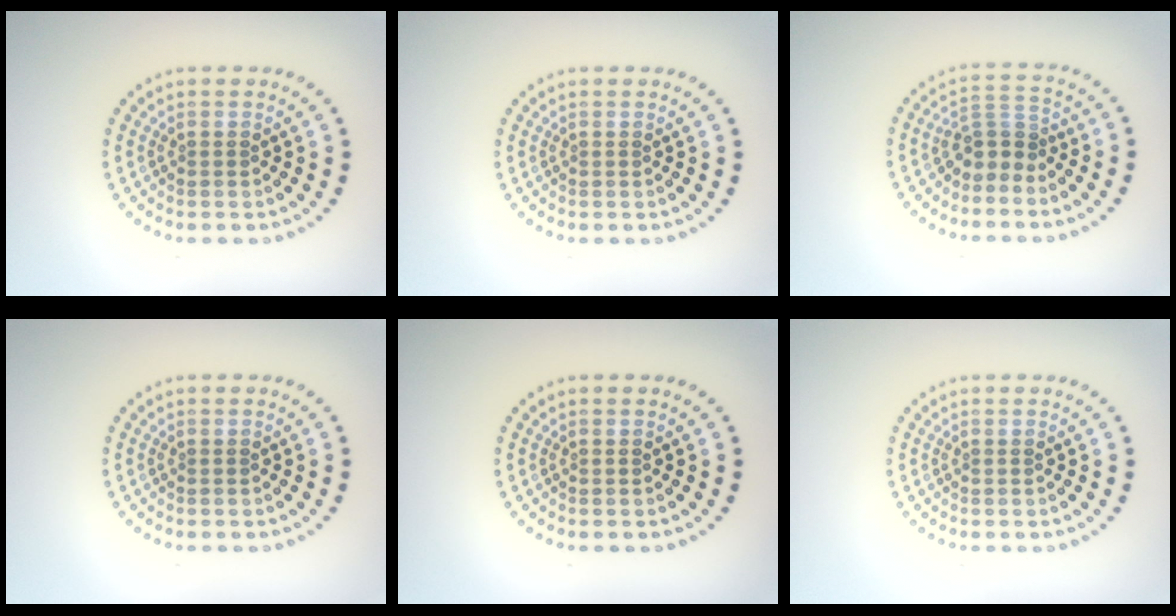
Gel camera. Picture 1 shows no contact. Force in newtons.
{"total": 0.0}
{"total": 2.7, "press": 2.1, "slide": 1.7}
{"total": 0.0}
{"total": 0.0}
{"total": 0.0}